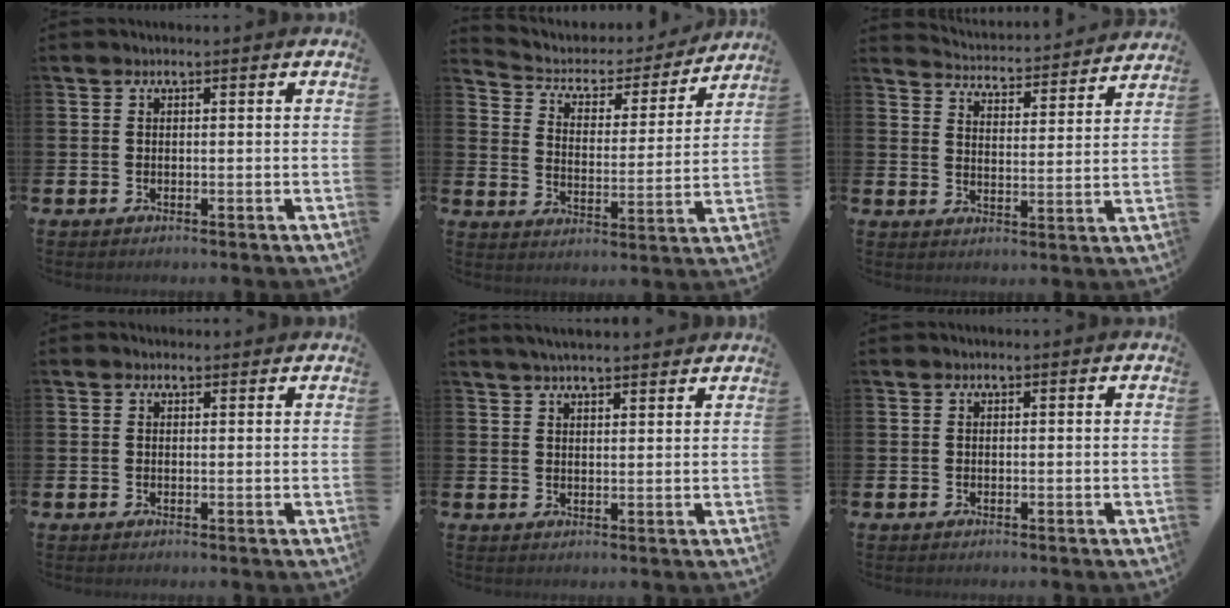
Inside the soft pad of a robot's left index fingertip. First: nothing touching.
{"total": 4.8, "force": [4.2, 2.1, 0.9], "torque": [-0.047, -0.035, 0.063]}
{"total": 4.0, "force": [4.0, 0.3, 0.0], "torque": [-0.023, -0.041, 0.063]}
{"total": 0.6, "force": [0.4, 0.4, 0.1], "torque": [0.009, -0.001, 0.005]}
{"total": 3.7, "force": [3.5, 0.4, 1.1], "torque": [-0.026, -0.009, 0.063]}
{"total": 0.0}